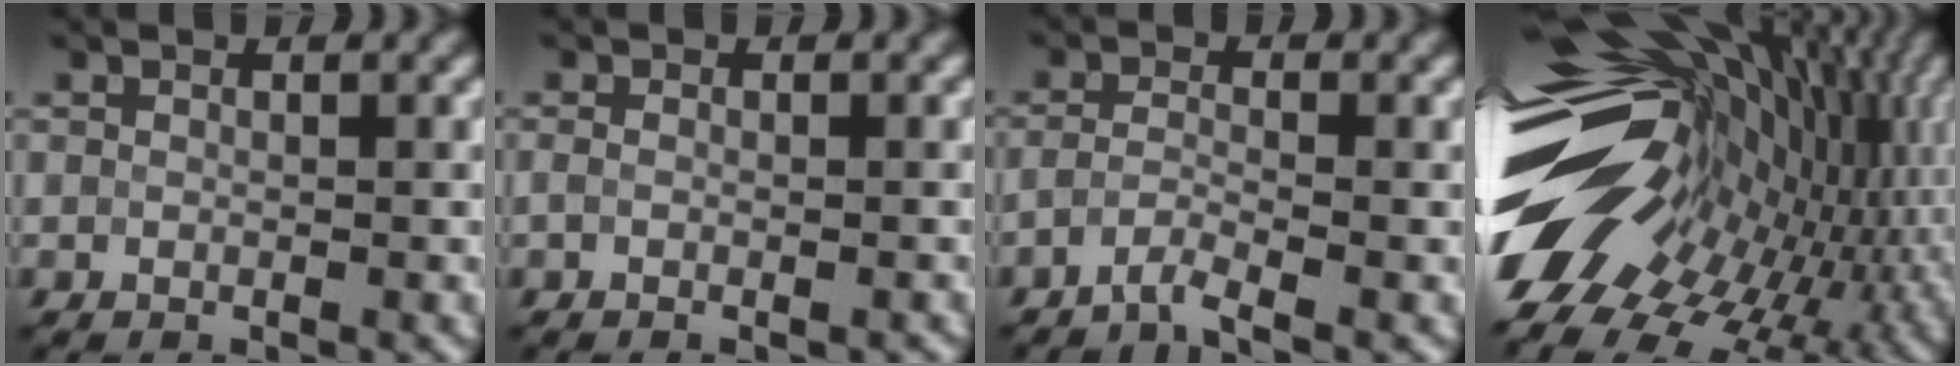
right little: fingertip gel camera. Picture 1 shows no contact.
{"total": 1.4, "force": [-0.7, 0.4, 1.2], "torque": [-0.011, -0.001, -0.005]}
{"total": 2.2, "force": [-2.0, 0.0, 0.8], "torque": [-0.011, 0.002, -0.045]}
{"total": 18.8, "force": [0.8, 10.4, 15.6], "torque": [-0.257, -0.004, 0.037]}